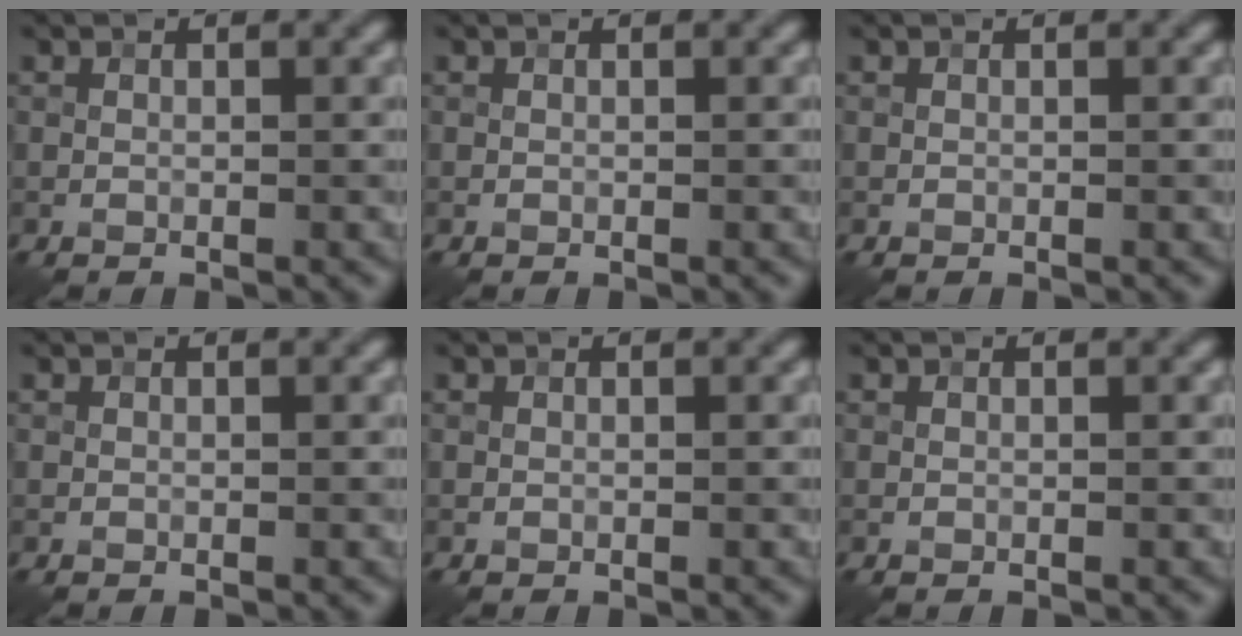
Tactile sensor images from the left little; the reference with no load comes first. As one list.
[{"total": 0.0}, {"total": 0.0}, {"total": 0.0}, {"total": 0.0}, {"total": 0.0}]